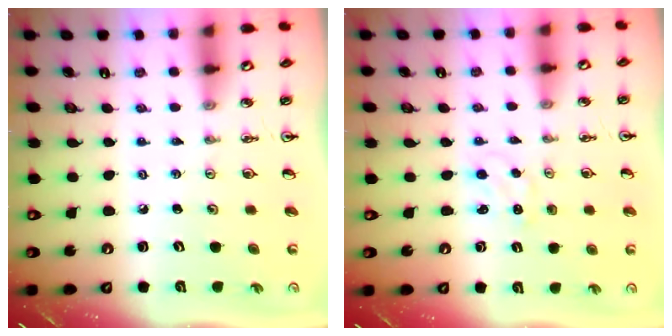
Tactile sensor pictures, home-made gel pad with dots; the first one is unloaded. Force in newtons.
{"total": 1.1, "press": 1.1, "slide": 0.2}